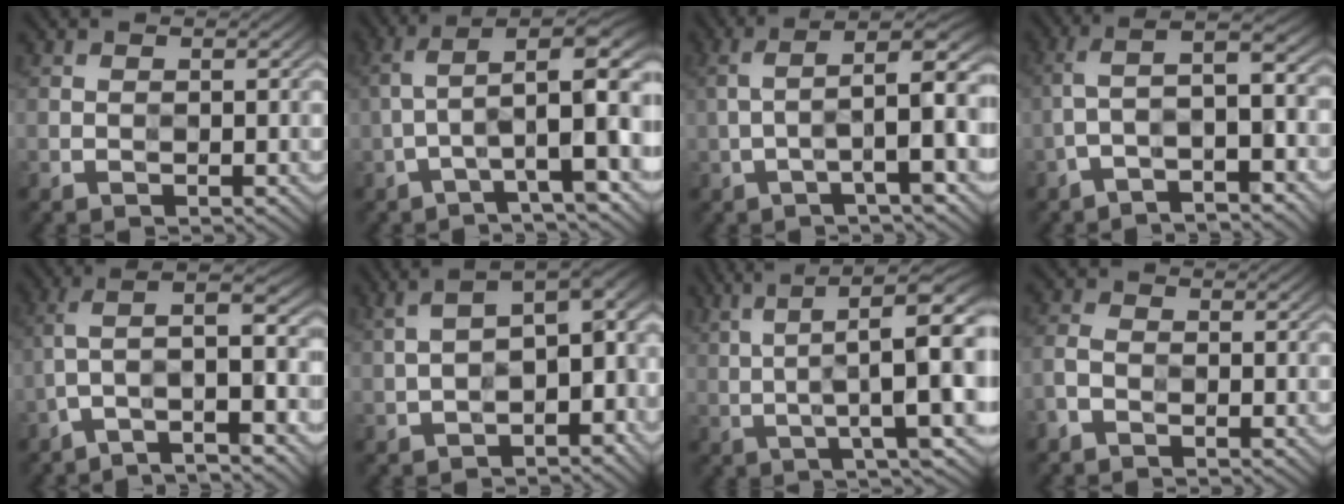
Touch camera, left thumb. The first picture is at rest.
{"total": 9.7, "force": [-0.5, 2.9, 9.3], "torque": [-0.169, 0.020, -0.016]}
{"total": 9.1, "force": [-0.2, 1.9, 8.9], "torque": [-0.152, 0.027, -0.012]}
{"total": 6.9, "force": [-3.0, 1.8, 5.9], "torque": [-0.101, 0.022, -0.065]}
{"total": 8.9, "force": [-3.6, 2.2, 7.9], "torque": [-0.130, 0.028, -0.079]}
{"total": 11.0, "force": [-0.9, 5.5, 9.5], "torque": [-0.130, 0.011, -0.005]}
{"total": 15.7, "force": [4.5, 3.6, 14.6], "torque": [-0.219, 0.022, 0.088]}
{"total": 2.3, "force": [-1.5, 1.2, 1.3], "torque": [-0.034, 0.000, -0.040]}